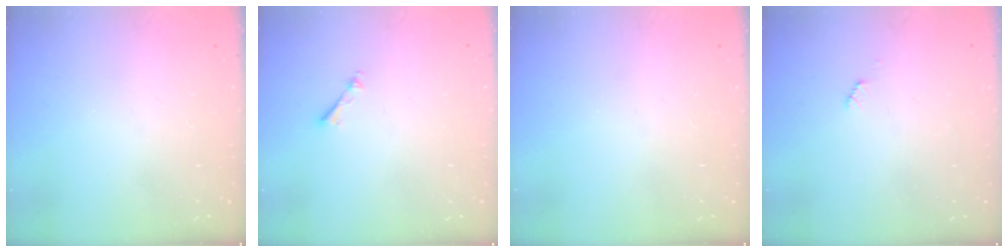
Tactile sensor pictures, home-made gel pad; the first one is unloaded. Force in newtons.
{"total": 1.0, "press": 1.0, "slide": 0.2}
{"total": 0.0}
{"total": 2.5, "press": 2.5, "slide": 0.4}